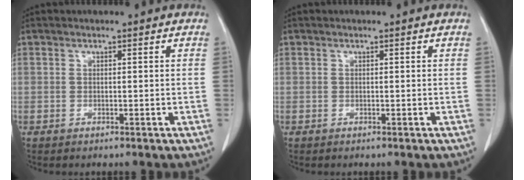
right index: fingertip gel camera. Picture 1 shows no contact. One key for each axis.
{"total": 0.0}